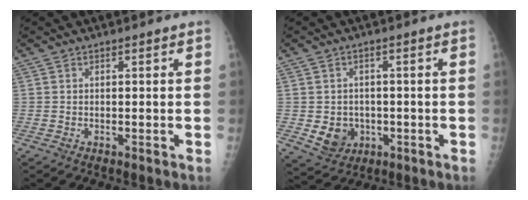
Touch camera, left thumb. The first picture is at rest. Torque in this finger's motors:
{"motor_torque": [0.36, 0.39, 0.36, -0.16, 0.01]}